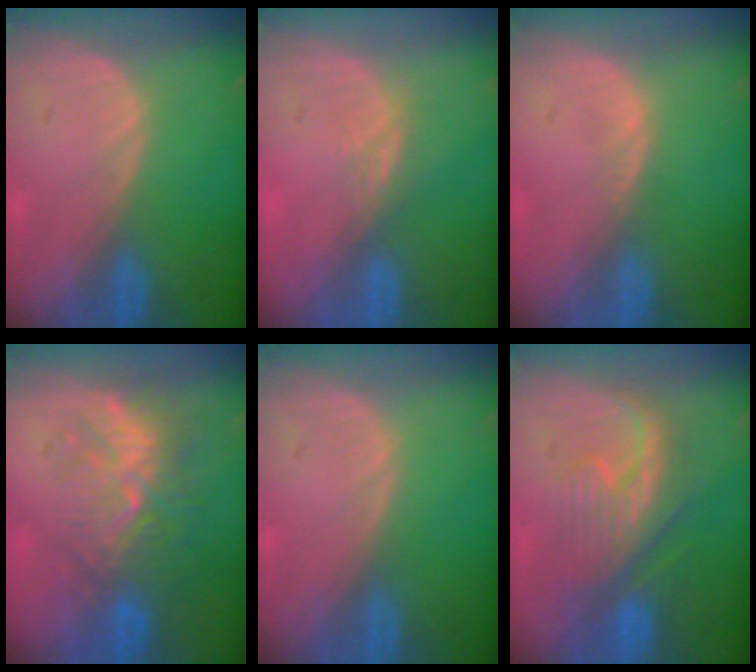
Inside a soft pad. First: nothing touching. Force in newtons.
{"total": 2.4, "press": 1.9, "slide": 1.4}
{"total": 0.7, "press": 0.6, "slide": 0.3}
{"total": 9.4, "press": 8.7, "slide": 3.5}
{"total": 0.0}
{"total": 8.0, "press": 7.9, "slide": 1.1}